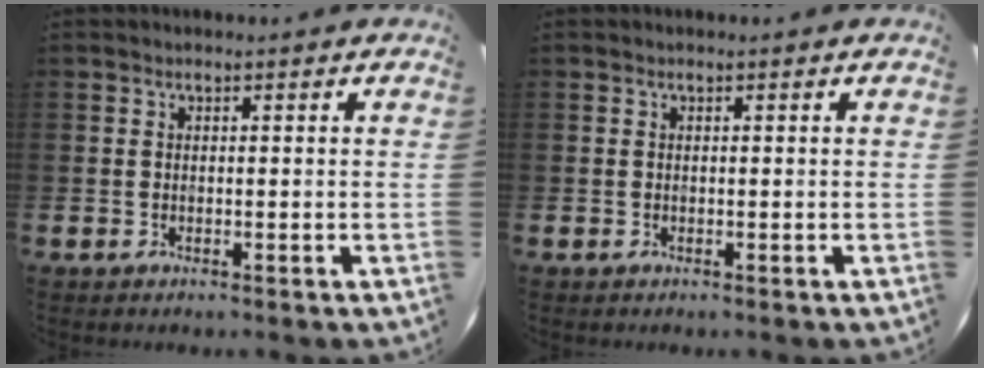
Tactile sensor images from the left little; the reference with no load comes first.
{"total": 0.0}